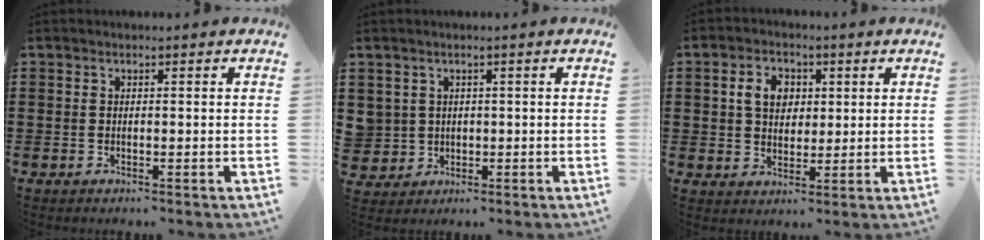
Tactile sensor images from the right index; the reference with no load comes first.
{"total": 2.5, "force": [0.8, 2.3, -0.1], "torque": [-0.012, 0.012, 0.013]}
{"total": 5.2, "force": [1.2, 3.9, 3.2], "torque": [-0.069, 0.013, 0.017]}